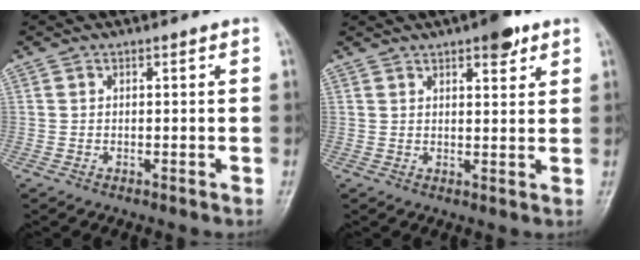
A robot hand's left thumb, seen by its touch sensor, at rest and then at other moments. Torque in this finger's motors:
{"motor_torque": [0.79, 0.37, 0.59, -0.50, -0.04]}